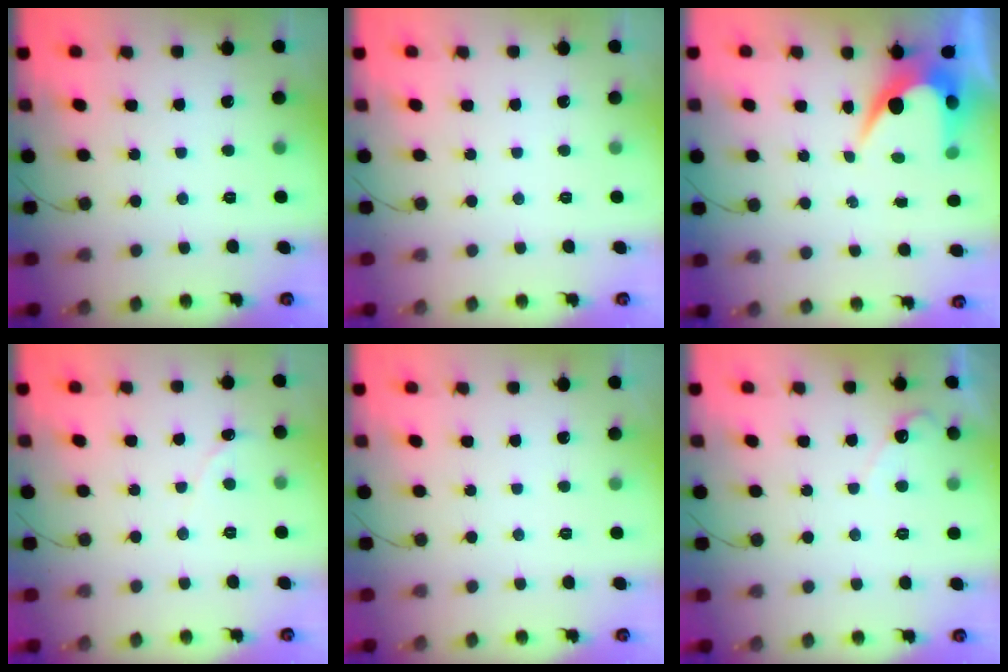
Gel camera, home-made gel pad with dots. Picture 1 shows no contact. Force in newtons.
{"total": 0.0}
{"total": 6.8, "press": 6.8, "slide": 0.4}
{"total": 0.0}
{"total": 0.0}
{"total": 4.1, "press": 4.1, "slide": 0.3}